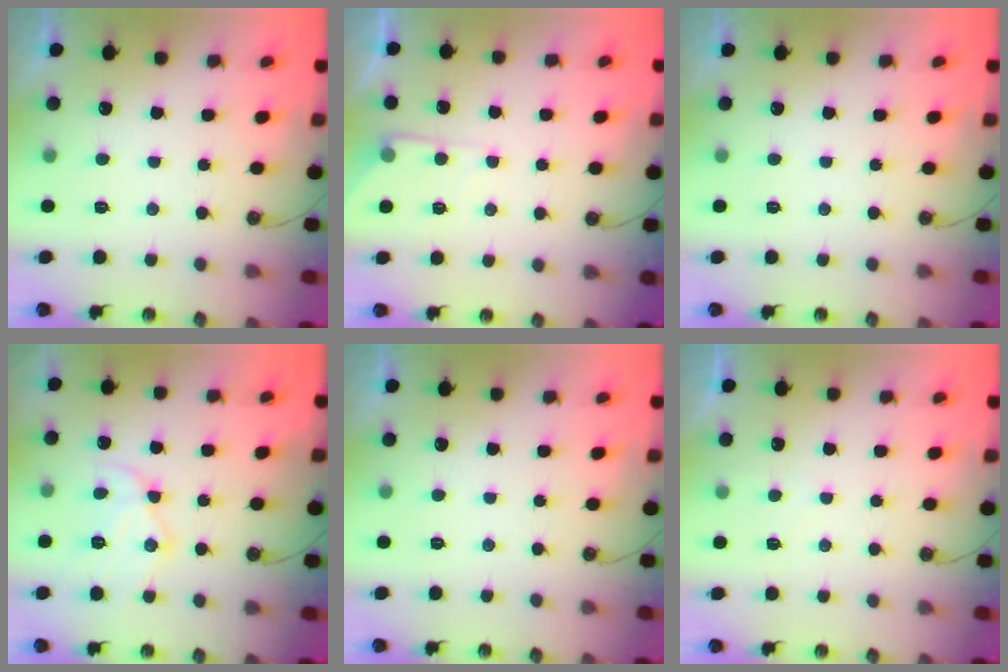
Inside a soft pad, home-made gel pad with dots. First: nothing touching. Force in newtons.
{"total": 4.7, "press": 4.7, "slide": 0.4}
{"total": 0.0}
{"total": 12.0, "press": 11.9, "slide": 1.0}
{"total": 0.0}
{"total": 2.0, "press": 2.0, "slide": 0.3}